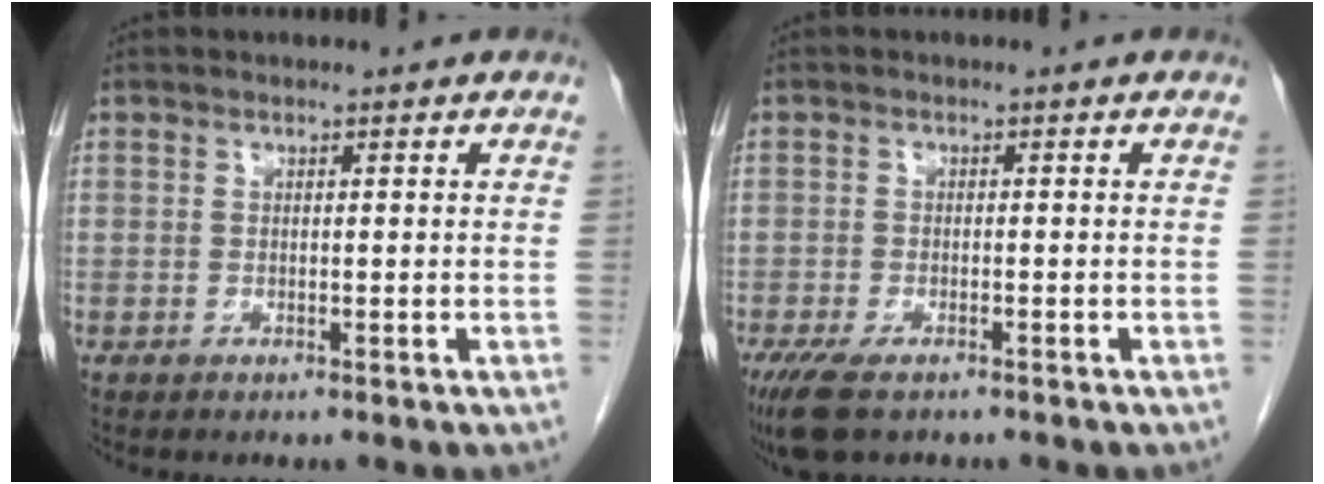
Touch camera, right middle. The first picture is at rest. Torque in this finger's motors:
{"motor_torque": [0.79, -0.93, 0.26, 0.08]}